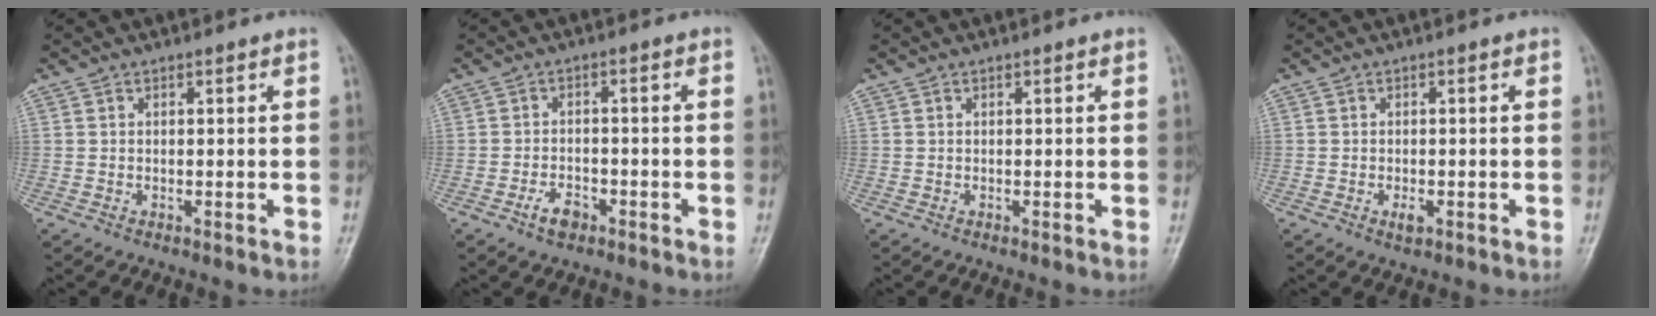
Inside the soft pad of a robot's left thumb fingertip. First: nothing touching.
{"total": 3.5, "force": [-2.3, 1.9, 1.8], "torque": [-0.030, 0.015, -0.038]}
{"total": 0.0}
{"total": 1.6, "force": [-0.8, 0.8, 1.1], "torque": [-0.021, 0.002, -0.012]}